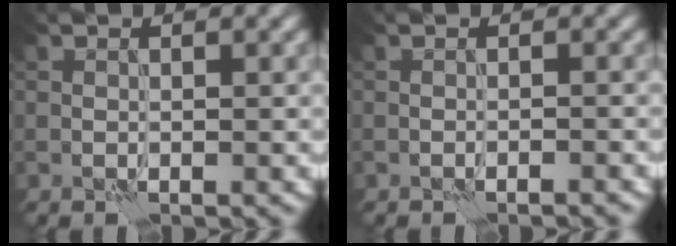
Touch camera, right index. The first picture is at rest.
{"total": 1.0, "force": [-0.9, 0.1, 0.4], "torque": [0.004, 0.000, -0.021]}